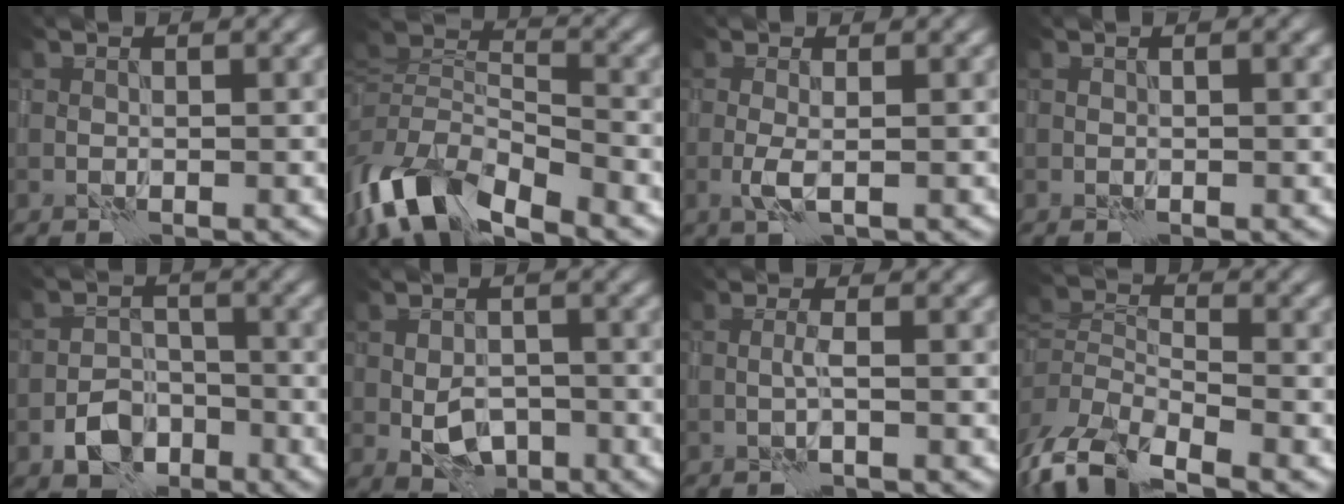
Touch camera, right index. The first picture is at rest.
{"total": 10.4, "force": [-6.1, 4.4, 7.2], "torque": [-0.137, -0.009, -0.121]}
{"total": 1.5, "force": [-0.2, 0.4, 1.5], "torque": [-0.030, -0.001, -0.009]}
{"total": 0.6, "force": [0.1, 0.4, 0.4], "torque": [-0.004, 0.000, 0.001]}
{"total": 3.6, "force": [-2.0, 2.6, 1.5], "torque": [-0.016, -0.001, -0.039]}
{"total": 3.4, "force": [-1.2, 2.2, 2.4], "torque": [-0.036, -0.003, -0.018]}
{"total": 0.7, "force": [-0.1, -0.1, 0.7], "torque": [-0.012, 0.002, -0.004]}
{"total": 7.3, "force": [-4.7, 3.4, 4.5], "torque": [-0.080, -0.008, -0.095]}